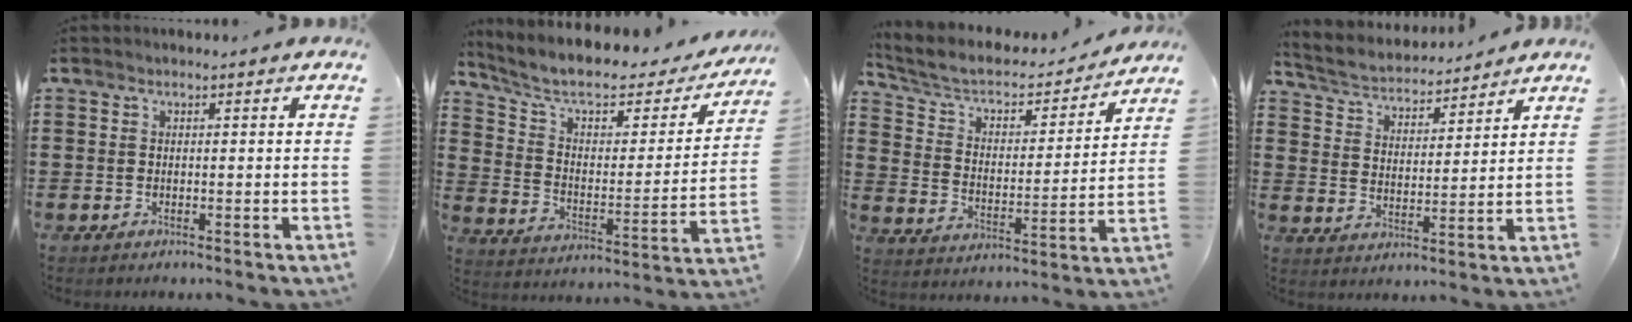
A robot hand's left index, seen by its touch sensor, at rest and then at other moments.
{"total": 8.0, "force": [6.1, 2.6, 4.4], "torque": [-0.113, -0.035, 0.103]}
{"total": 5.1, "force": [4.1, 2.2, 2.0], "torque": [-0.061, -0.029, 0.063]}
{"total": 4.1, "force": [4.0, 0.6, 0.3], "torque": [-0.031, -0.029, 0.065]}